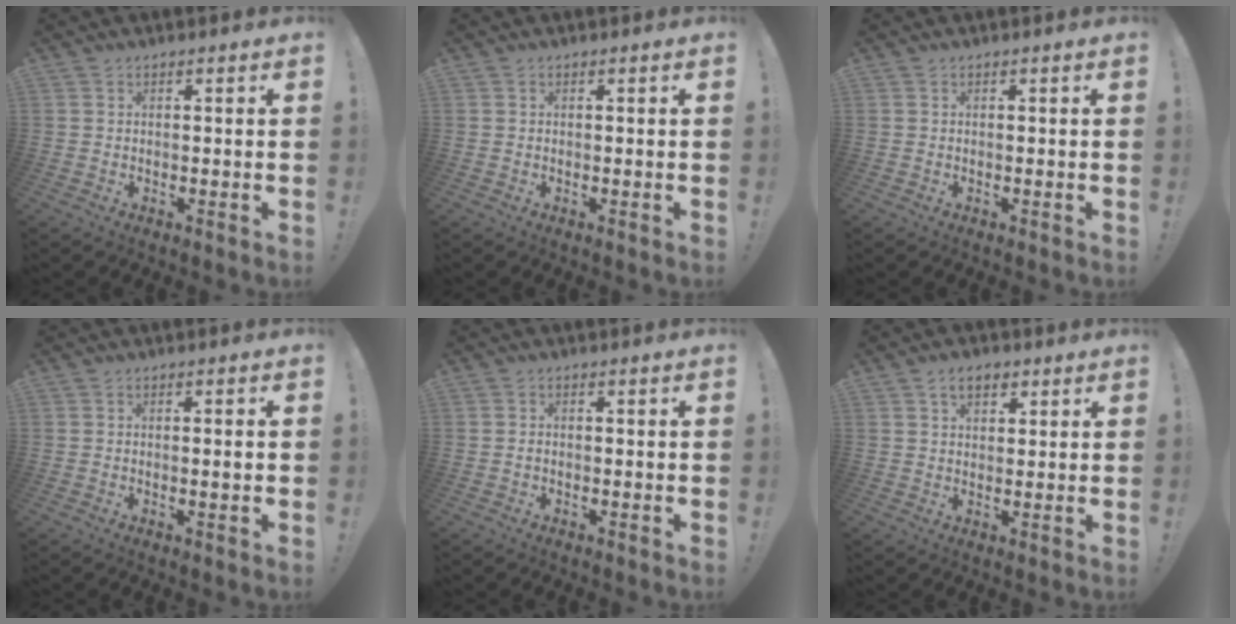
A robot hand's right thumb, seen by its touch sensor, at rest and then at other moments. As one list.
[{"total": 0.0}, {"total": 0.0}, {"total": 2.1, "force": [-0.3, 0.1, 2.0], "torque": [-0.035, 0.001, -0.007]}, {"total": 0.9, "force": [-0.6, 0.5, 0.5], "torque": [-0.018, 0.004, -0.009]}, {"total": 4.8, "force": [2.3, 3.0, 2.8], "torque": [-0.033, -0.004, 0.039]}]